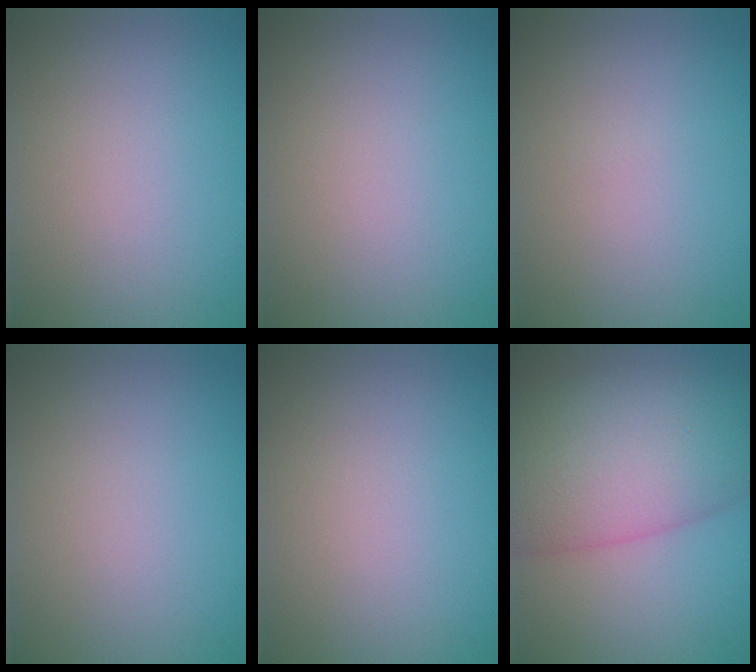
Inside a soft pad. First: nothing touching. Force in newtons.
{"total": 0.0}
{"total": 0.0}
{"total": 0.0}
{"total": 0.0}
{"total": 10.7, "press": 10.7, "slide": 0.6}